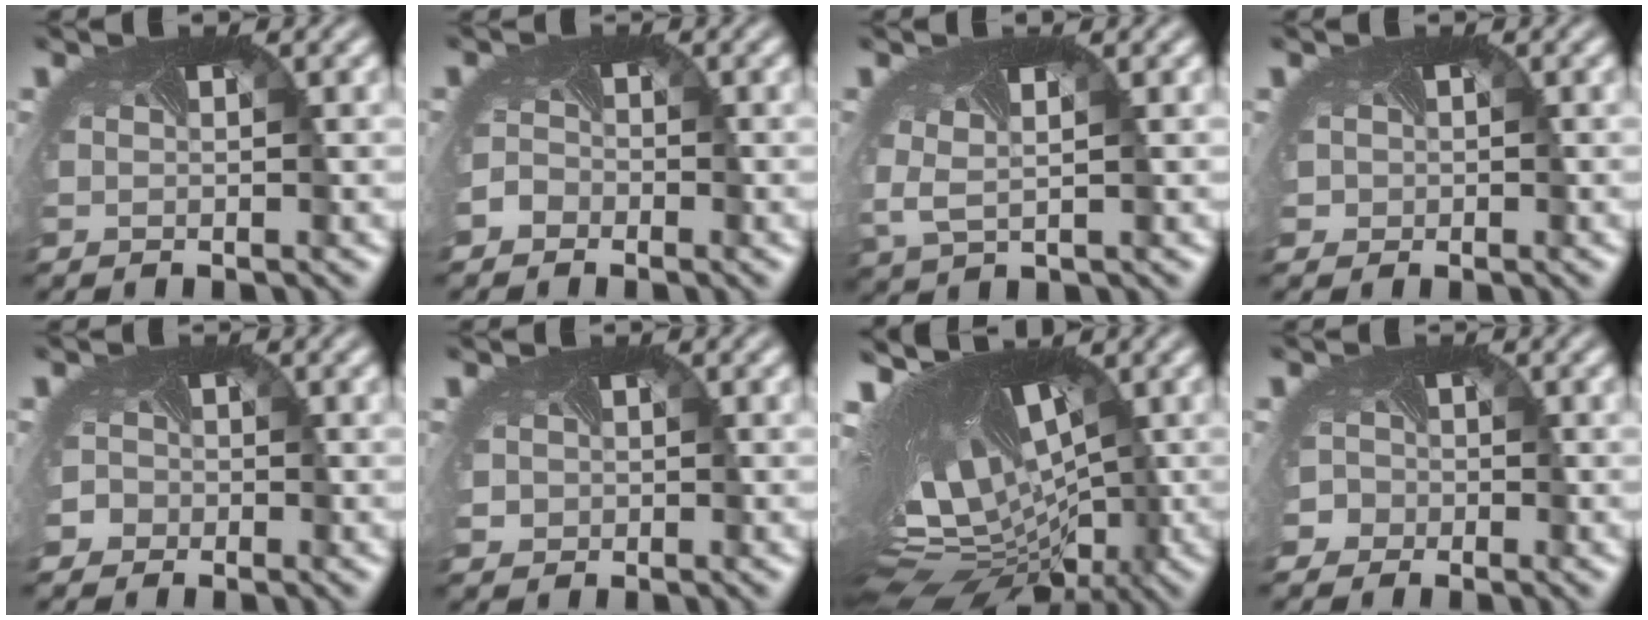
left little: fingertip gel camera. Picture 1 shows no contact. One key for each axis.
{"total": 2.2, "fx": -1.6, "fy": 1.5, "fz": 0.1, "tx": 0.006, "ty": -0.007, "tz": -0.023}
{"total": 2.3, "fx": 0.0, "fy": 1.4, "fz": 1.9, "tx": -0.059, "ty": -0.011, "tz": 0.012}
{"total": 2.0, "fx": 0.3, "fy": 1.9, "fz": 0.6, "tx": -0.017, "ty": 0.004, "tz": 0.000}
{"total": 3.6, "fx": -1.5, "fy": 3.1, "fz": 0.8, "tx": -0.010, "ty": 0.004, "tz": -0.037}
{"total": 1.9, "fx": 0.0, "fy": 1.8, "fz": 0.5, "tx": -0.016, "ty": 0.001, "tz": 0.000}
{"total": 17.3, "fx": 0.3, "fy": 8.6, "fz": 15.1, "tx": -0.248, "ty": 0.022, "tz": 0.030}
{"total": 5.4, "fx": -2.9, "fy": 4.4, "fz": 1.1, "tx": -0.021, "ty": -0.007, "tz": -0.058}